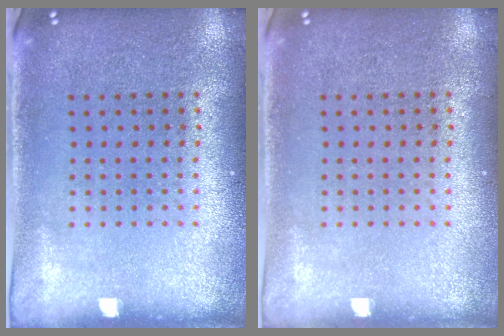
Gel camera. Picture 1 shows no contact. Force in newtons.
{"total": 0.0}